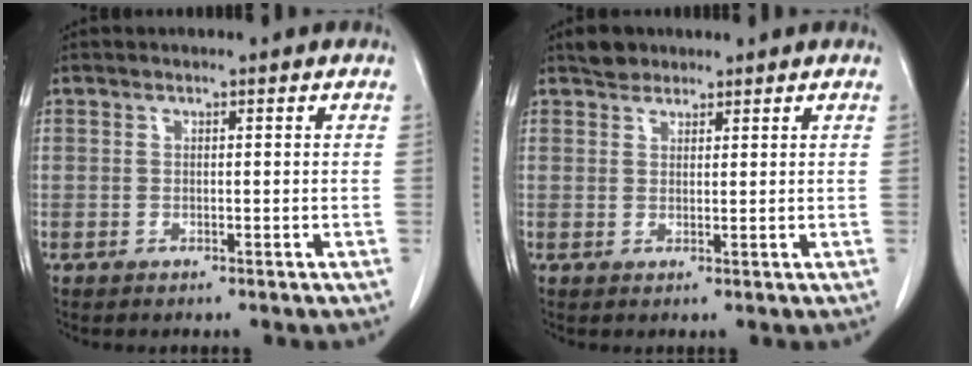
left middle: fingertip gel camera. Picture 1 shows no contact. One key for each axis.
{"total": 2.2, "fx": 1.9, "fy": 1.2, "fz": 0.3, "tx": -0.008, "ty": 0.005, "tz": 0.031}